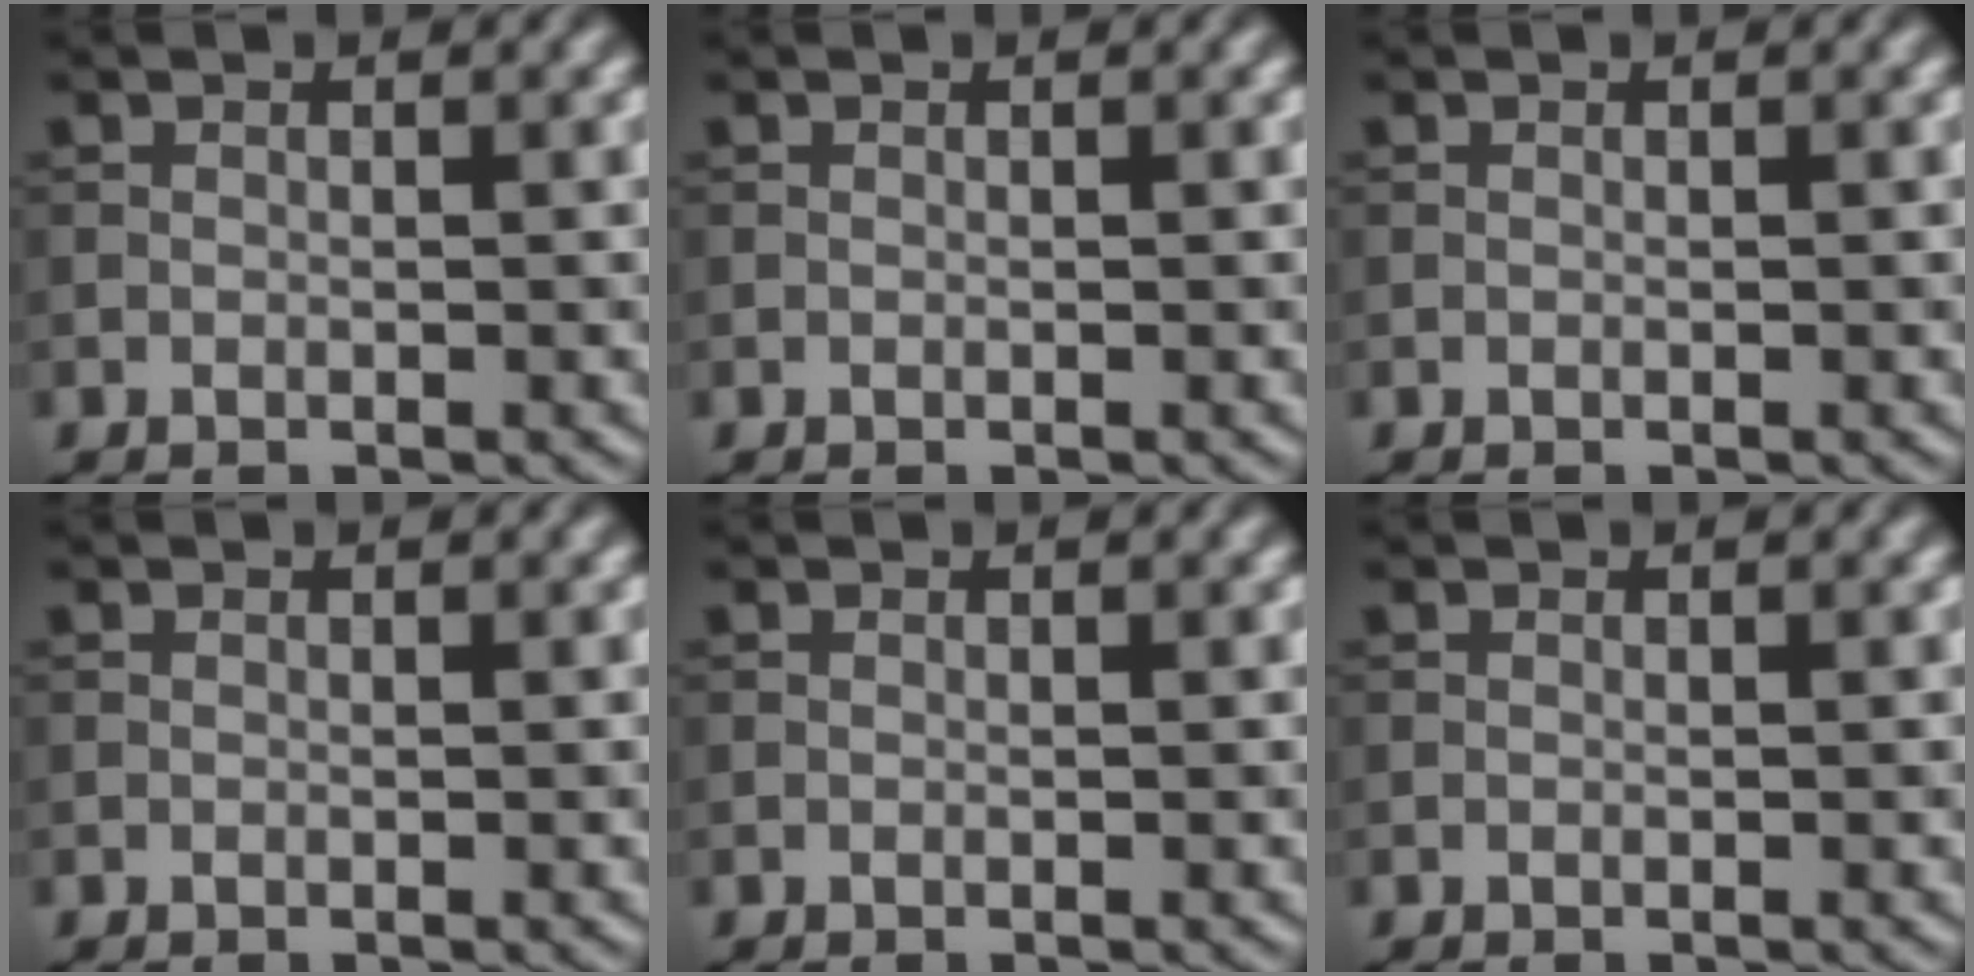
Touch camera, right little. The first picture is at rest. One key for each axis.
{"total": 0.0}
{"total": 0.0}
{"total": 0.0}
{"total": 0.0}
{"total": 0.0}